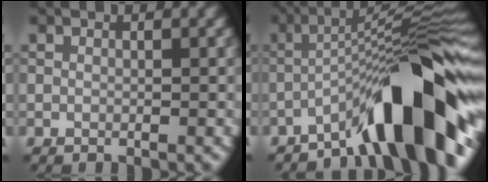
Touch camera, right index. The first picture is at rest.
{"total": 11.0, "force": [-6.3, 1.7, 8.8], "torque": [-0.114, 0.027, -0.112]}